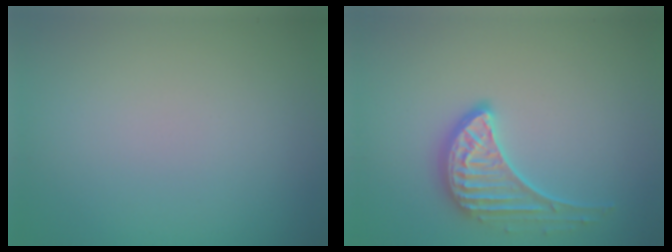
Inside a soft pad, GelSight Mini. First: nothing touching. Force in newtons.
{"total": 3.5, "press": 3.0, "slide": 1.8}